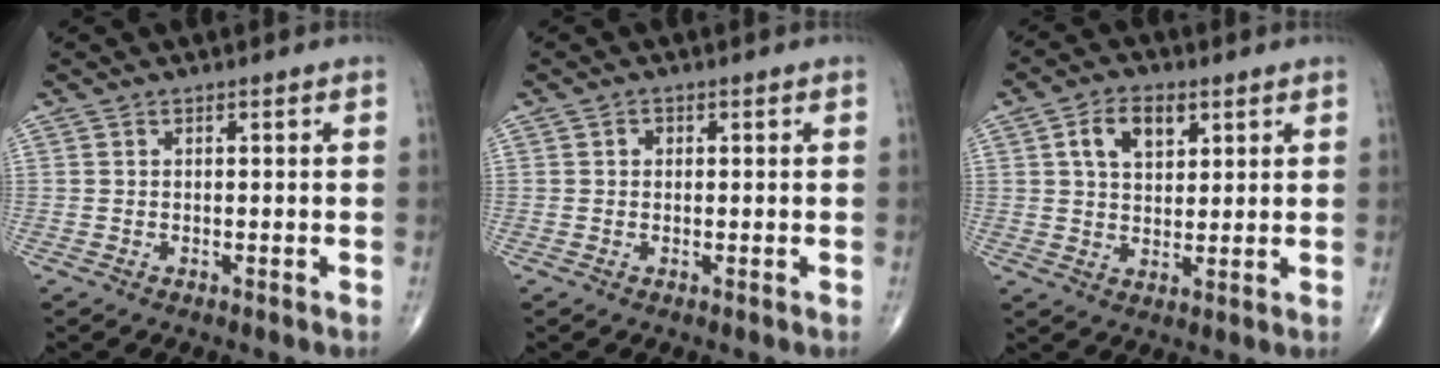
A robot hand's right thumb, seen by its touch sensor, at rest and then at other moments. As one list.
[{"total": 0.9, "force": [0.1, 0.9, 0.4], "torque": [-0.002, 0.002, 0.001]}, {"total": 7.4, "force": [3.0, 4.6, 5.0], "torque": [-0.071, -0.005, 0.053]}]